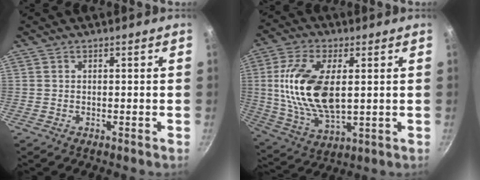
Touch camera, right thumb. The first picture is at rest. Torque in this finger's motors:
{"motor_torque": [0.66, 1.26, 2.06, 0.10, 0.26]}